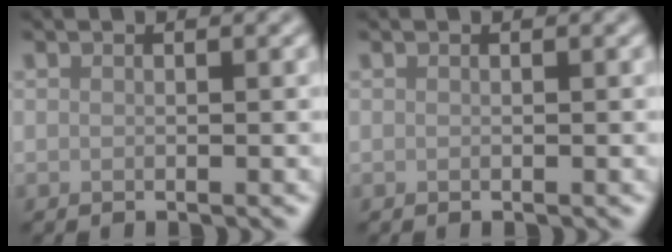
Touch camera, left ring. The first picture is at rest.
{"total": 0.0}